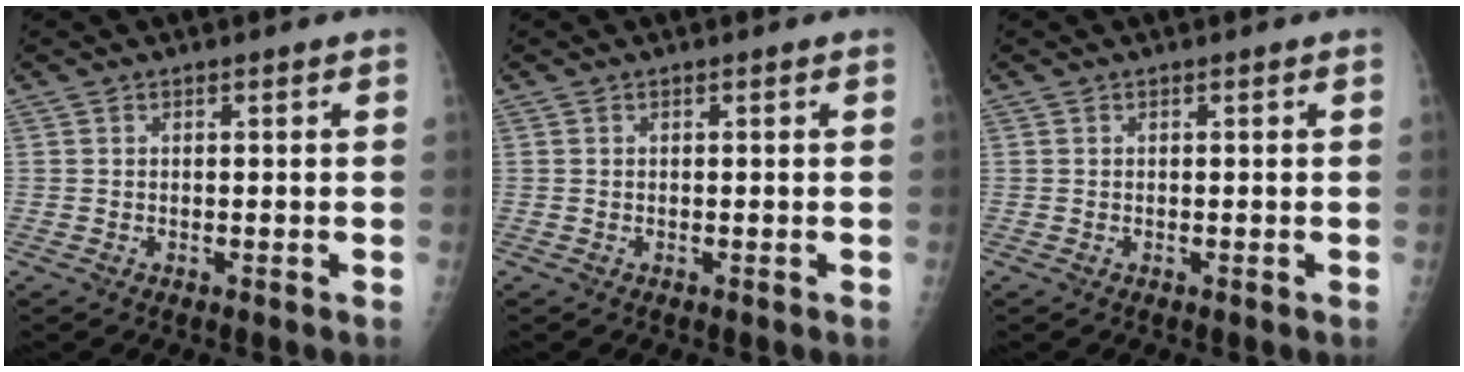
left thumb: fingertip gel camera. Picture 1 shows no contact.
{"total": 0.0}
{"total": 0.0}